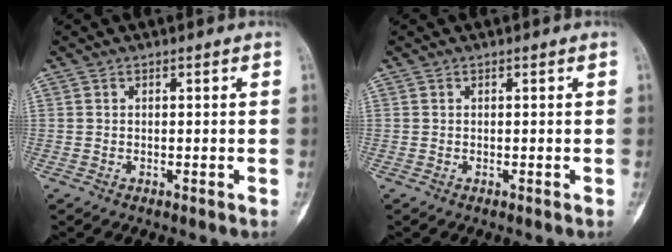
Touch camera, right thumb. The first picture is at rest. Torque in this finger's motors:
{"motor_torque": [0.01, 0.00, 0.03, -0.03, 0.00]}